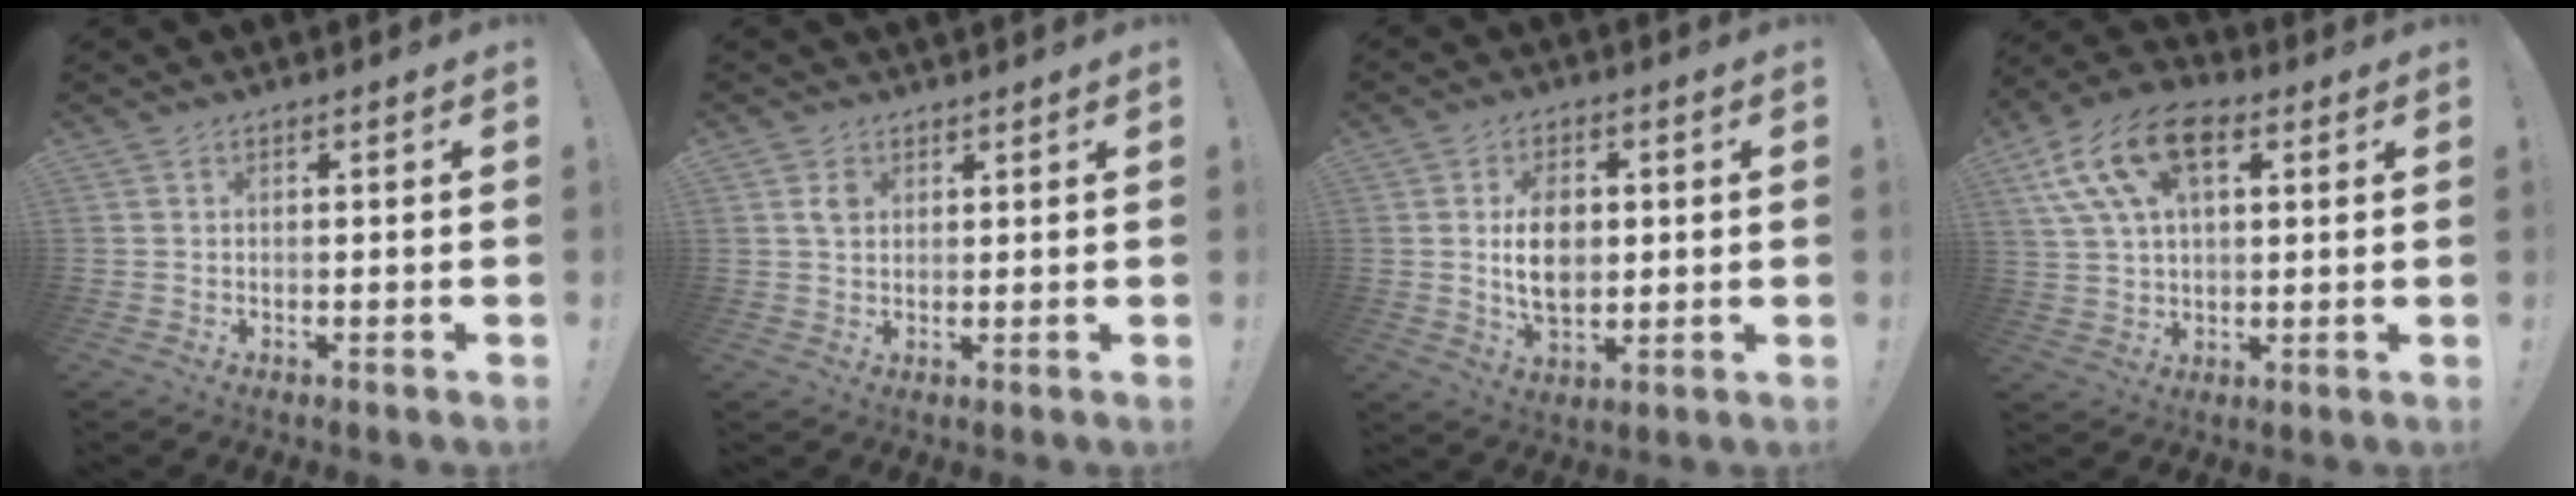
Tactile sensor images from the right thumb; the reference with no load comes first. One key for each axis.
{"total": 2.9, "fx": 1.9, "fy": 1.9, "fz": 1.1, "tx": -0.001, "ty": -0.013, "tz": 0.032}
{"total": 10.4, "fx": 0.9, "fy": 6.9, "fz": 7.8, "tx": -0.119, "ty": -0.006, "tz": 0.012}
{"total": 16.8, "fx": 6.8, "fy": 10.5, "fz": 11.2, "tx": -0.202, "ty": -0.018, "tz": 0.124}